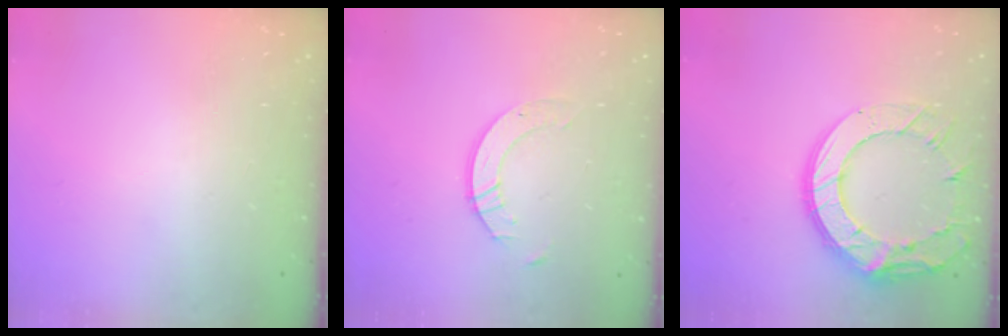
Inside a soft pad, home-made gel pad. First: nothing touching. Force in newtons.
{"total": 4.8, "press": 4.7, "slide": 0.4}
{"total": 17.6, "press": 17.5, "slide": 1.2}